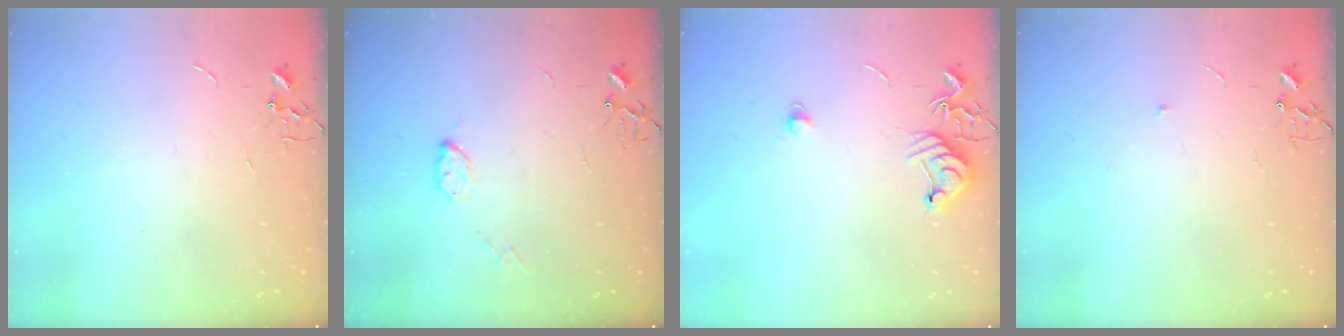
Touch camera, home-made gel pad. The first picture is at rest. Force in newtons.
{"total": 5.2, "press": 5.2, "slide": 0.3}
{"total": 8.3, "press": 8.3, "slide": 1.0}
{"total": 3.7, "press": 3.6, "slide": 0.6}